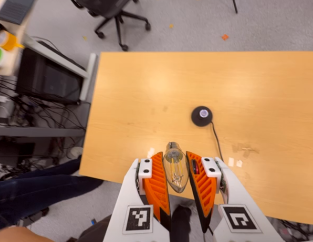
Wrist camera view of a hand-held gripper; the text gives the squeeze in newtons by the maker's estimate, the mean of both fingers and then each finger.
{"total": 12.7, "left": 13.5, "right": 11.8}